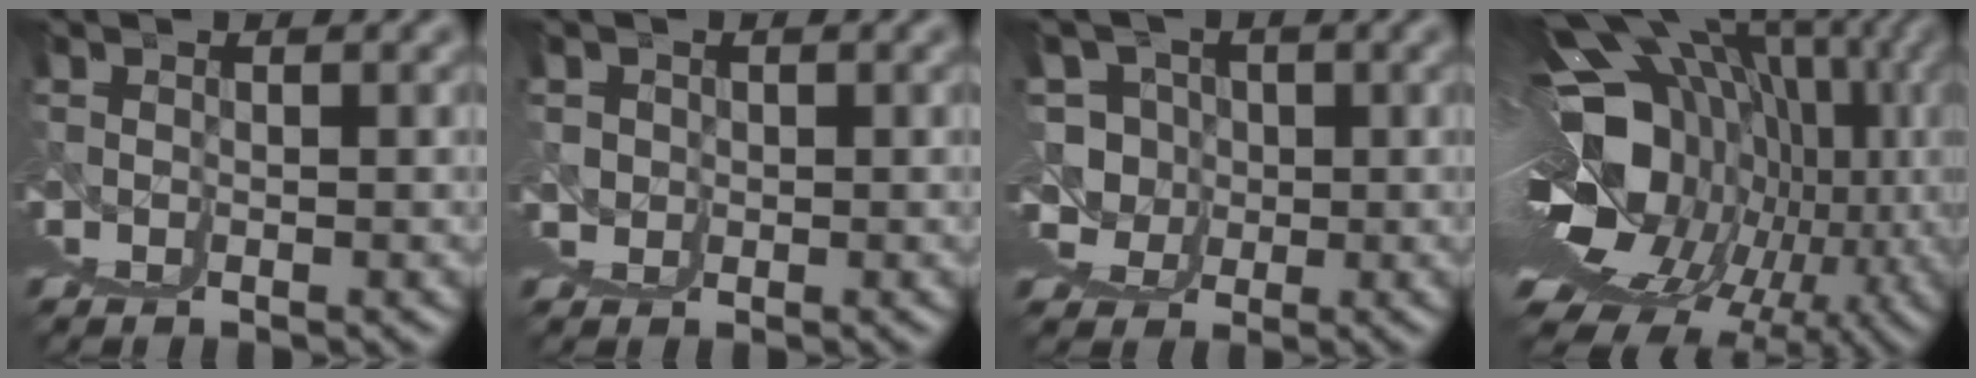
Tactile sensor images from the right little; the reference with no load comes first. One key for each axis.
{"total": 3.9, "fx": 1.9, "fy": 3.0, "fz": 1.5, "tx": -0.017, "ty": -0.007, "tz": 0.032}
{"total": 6.9, "fx": 3.1, "fy": 4.3, "fz": 4.4, "tx": -0.059, "ty": -0.013, "tz": 0.061}
{"total": 17.9, "fx": 3.9, "fy": 7.1, "fz": 15.9, "tx": -0.173, "ty": 0.026, "tz": 0.072}